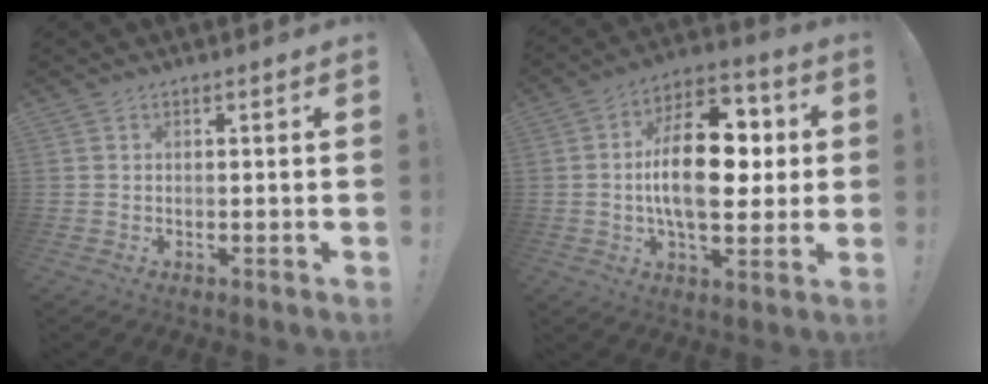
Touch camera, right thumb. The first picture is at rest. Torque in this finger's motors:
{"motor_torque": [1.92, 3.09, 1.16, -0.77, 0.49]}